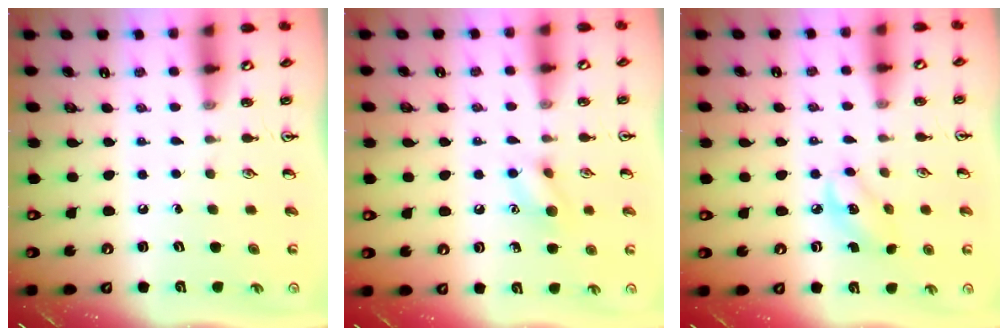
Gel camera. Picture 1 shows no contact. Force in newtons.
{"total": 7.9, "press": 7.8, "slide": 1.1}
{"total": 3.2, "press": 3.1, "slide": 0.8}